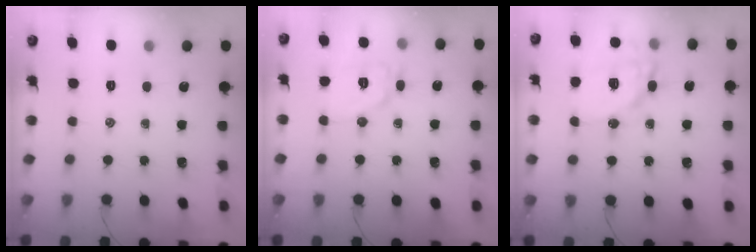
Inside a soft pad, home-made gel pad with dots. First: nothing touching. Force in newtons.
{"total": 9.8, "press": 9.8, "slide": 0.4}
{"total": 13.5, "press": 13.4, "slide": 2.2}